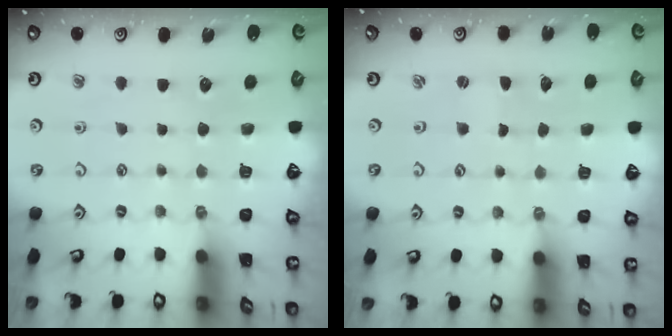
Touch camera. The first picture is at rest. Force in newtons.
{"total": 0.0}